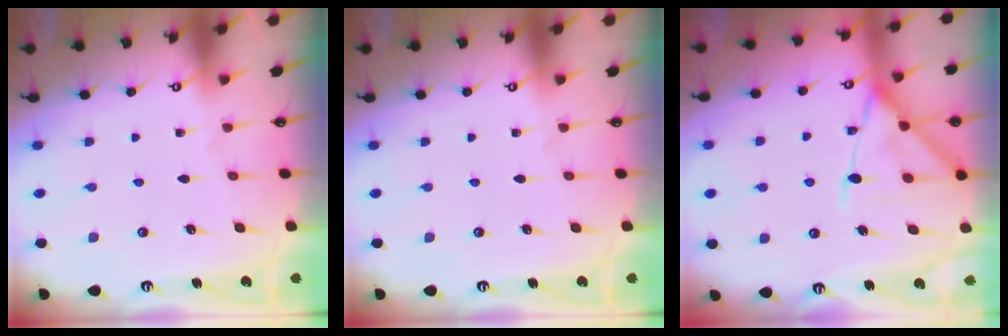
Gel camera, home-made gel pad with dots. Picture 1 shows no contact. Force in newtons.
{"total": 0.0}
{"total": 15.2, "press": 15.2, "slide": 1.1}